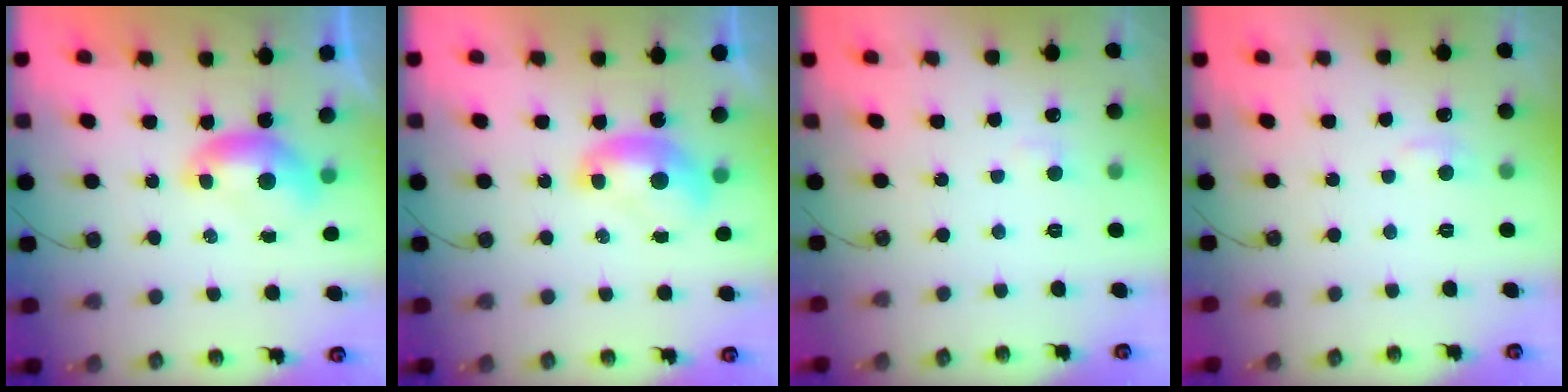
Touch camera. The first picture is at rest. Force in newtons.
{"total": 1.3, "press": 1.3, "slide": 0.1}
{"total": 2.0, "press": 1.9, "slide": 0.6}
{"total": 1.7, "press": 1.5, "slide": 0.7}